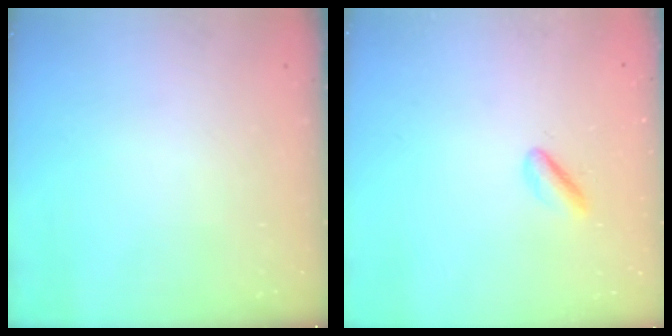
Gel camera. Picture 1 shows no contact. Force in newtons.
{"total": 2.2, "press": 1.8, "slide": 1.2}